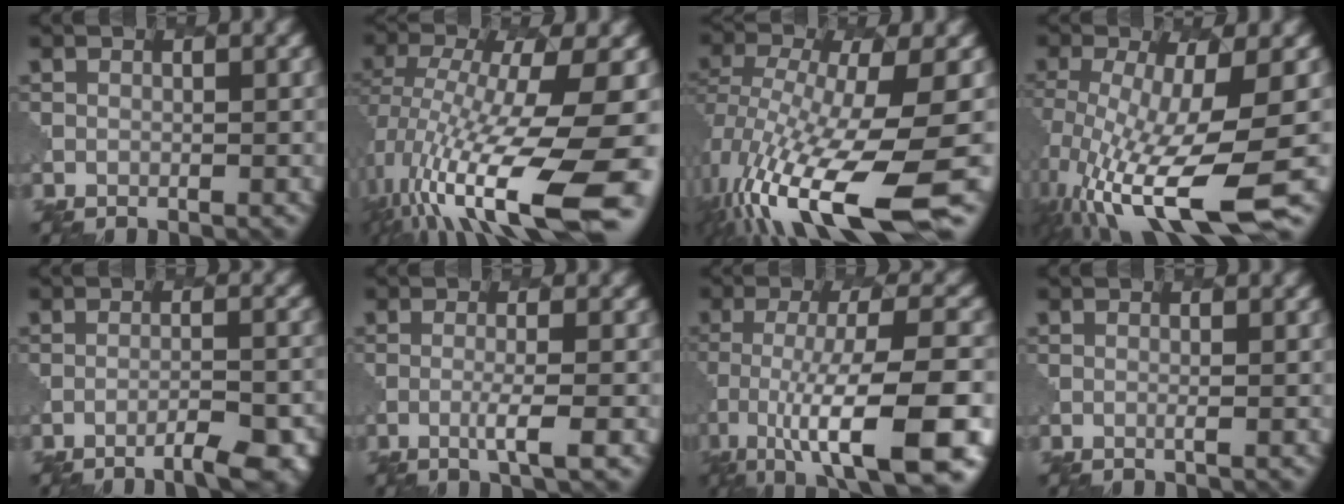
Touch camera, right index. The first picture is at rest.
{"total": 15.1, "force": [-4.3, 4.3, 13.8], "torque": [-0.248, -0.019, -0.061]}
{"total": 14.0, "force": [-5.0, 4.1, 12.4], "torque": [-0.252, -0.031, -0.070]}
{"total": 13.0, "force": [-4.2, 3.5, 11.8], "torque": [-0.239, -0.030, -0.060]}
{"total": 5.4, "force": [-4.0, 1.1, 3.4], "torque": [-0.048, 0.000, -0.051]}
{"total": 2.4, "force": [-0.5, 0.2, 2.3], "torque": [-0.036, 0.004, -0.018]}
{"total": 12.3, "force": [-5.9, 3.1, 10.3], "torque": [-0.175, -0.004, -0.092]}
{"total": 0.5, "force": [0.1, 0.0, 0.5], "torque": [-0.005, 0.002, -0.002]}